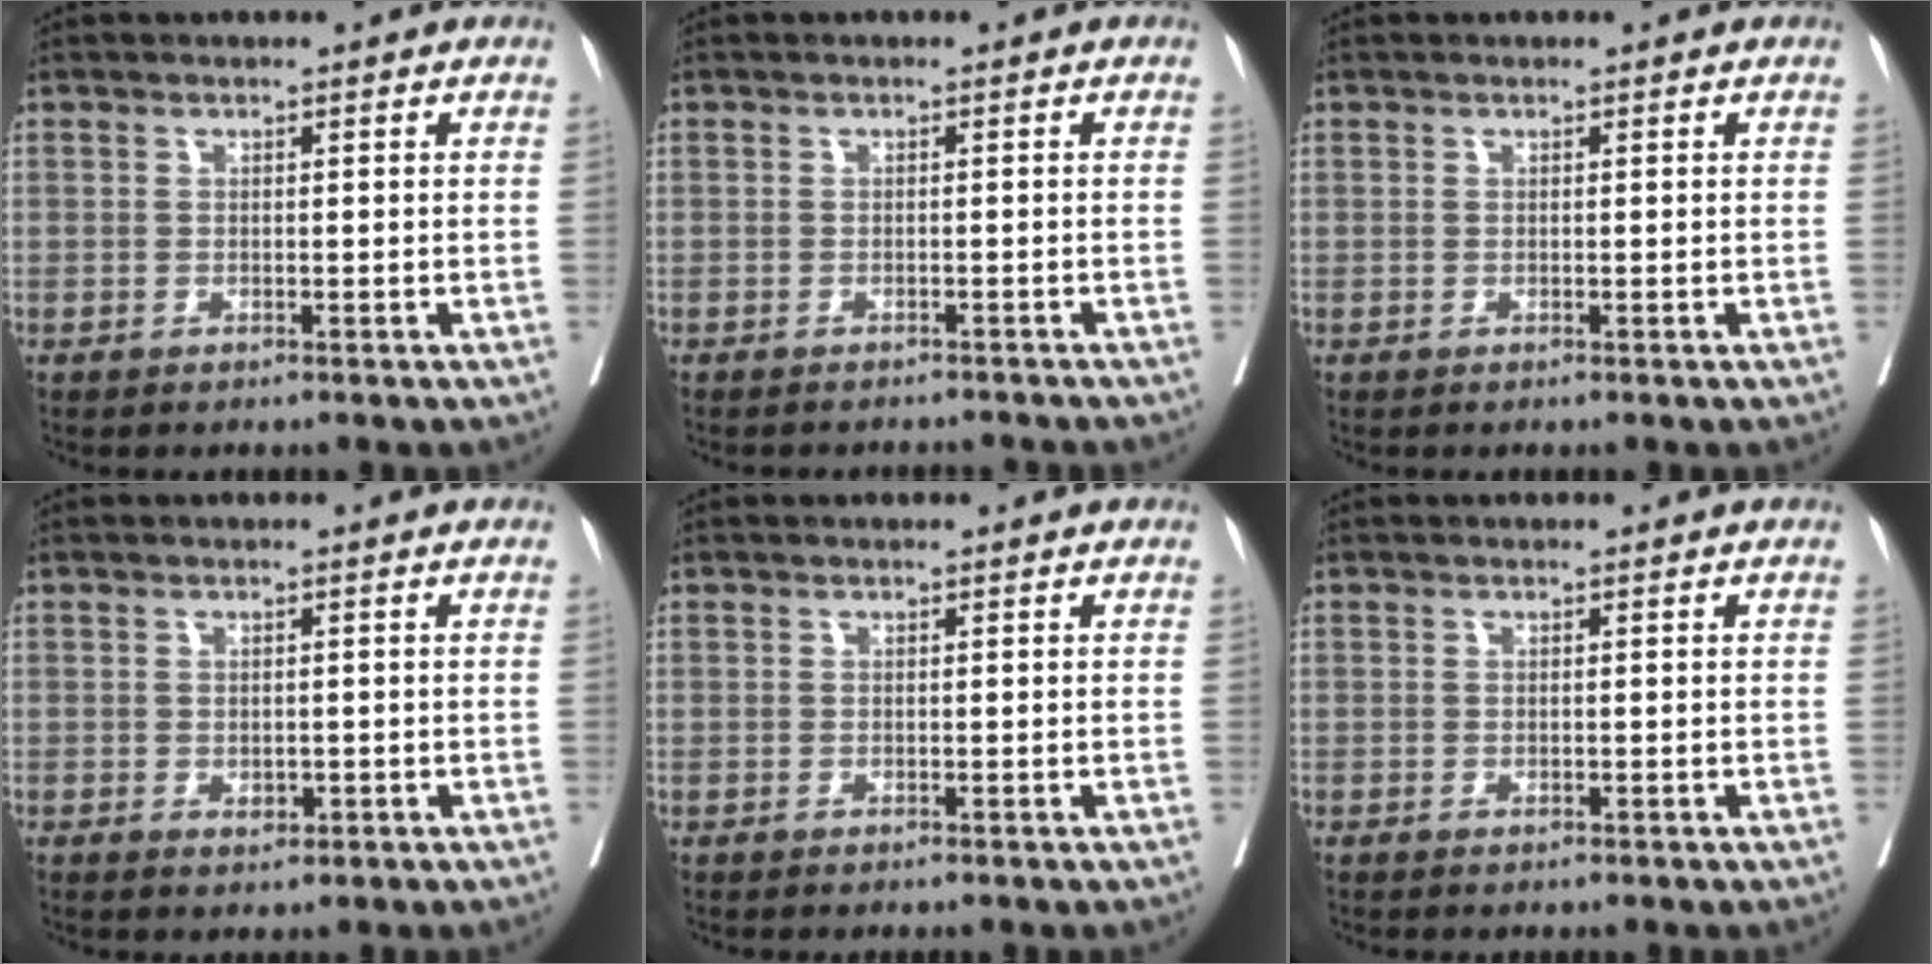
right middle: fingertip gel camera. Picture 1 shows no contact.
{"total": 6.4, "force": [-6.1, 1.0, 1.5], "torque": [-0.014, -0.004, -0.068]}
{"total": 0.0}
{"total": 1.5, "force": [-0.4, 1.0, 1.1], "torque": [-0.015, 0.001, -0.003]}
{"total": 0.0}
{"total": 0.0}